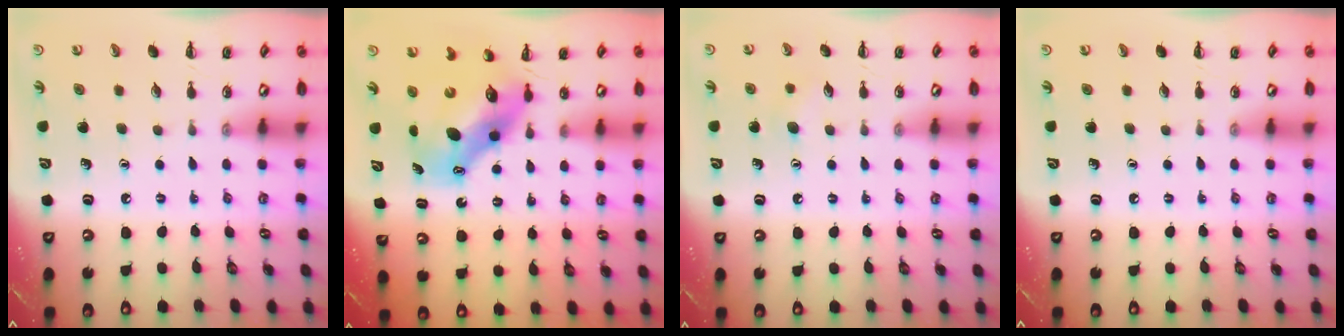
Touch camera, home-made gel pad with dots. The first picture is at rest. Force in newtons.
{"total": 10.1, "press": 9.7, "slide": 2.7}
{"total": 5.7, "press": 5.5, "slide": 1.6}
{"total": 0.0}